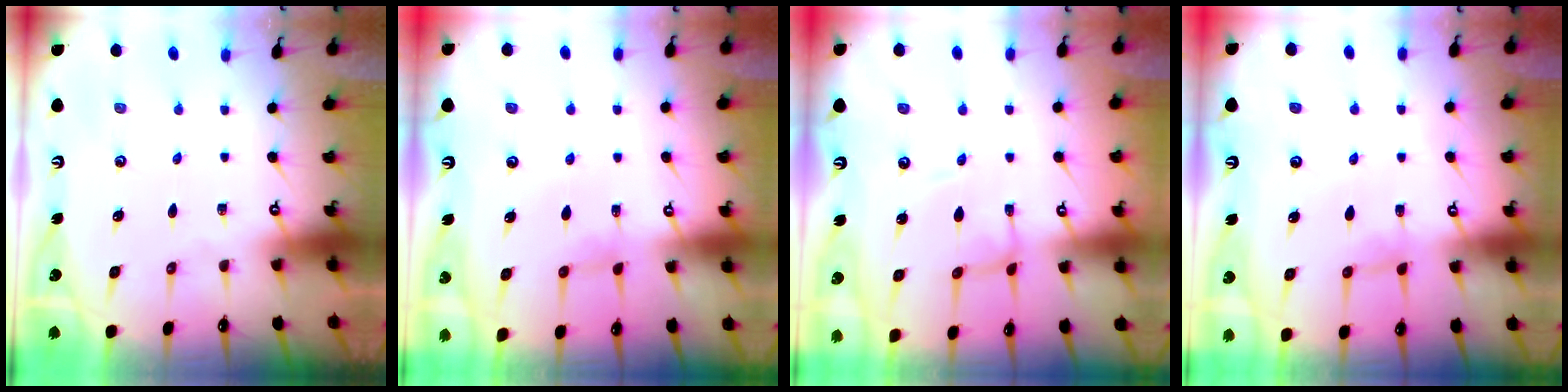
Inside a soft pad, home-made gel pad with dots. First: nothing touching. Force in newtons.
{"total": 0.9, "press": 0.5, "slide": 0.7}
{"total": 1.3, "press": 1.2, "slide": 0.3}
{"total": 0.7, "press": 0.4, "slide": 0.5}